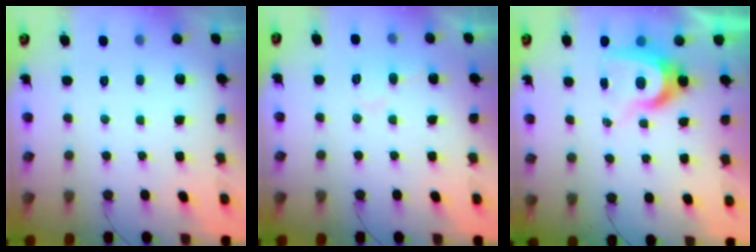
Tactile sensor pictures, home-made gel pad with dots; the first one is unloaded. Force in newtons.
{"total": 5.5, "press": 5.5, "slide": 0.5}
{"total": 8.5, "press": 8.4, "slide": 0.6}